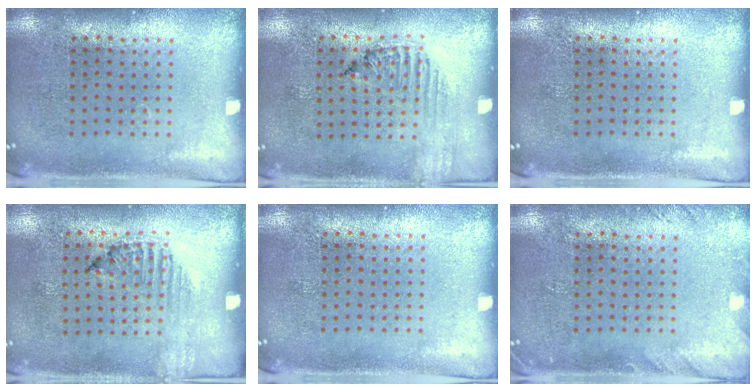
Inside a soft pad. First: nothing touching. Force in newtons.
{"total": 1.3, "press": 1.3, "slide": 0.2}
{"total": 0.0}
{"total": 1.2, "press": 1.1, "slide": 0.4}
{"total": 0.0}
{"total": 1.4, "press": 1.4, "slide": 0.1}